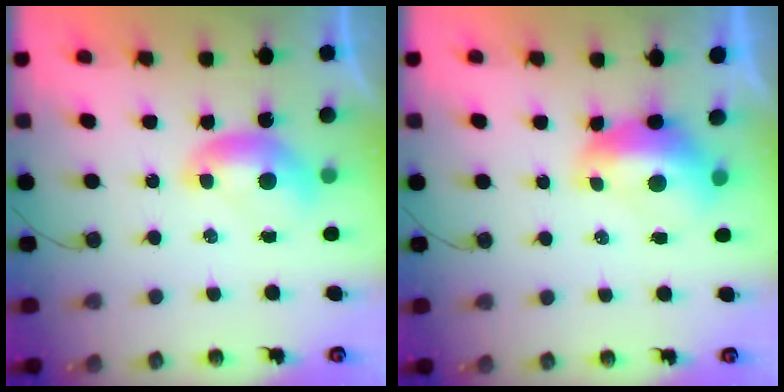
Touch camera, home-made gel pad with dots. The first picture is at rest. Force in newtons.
{"total": 2.4, "press": 2.3, "slide": 0.8}